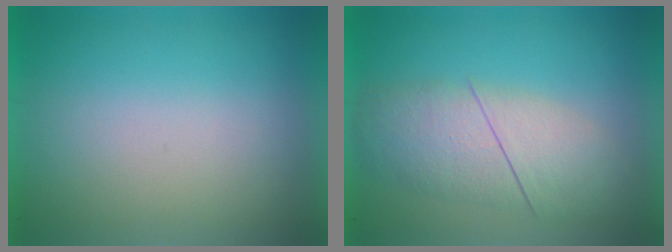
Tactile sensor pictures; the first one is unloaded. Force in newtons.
{"total": 3.7}